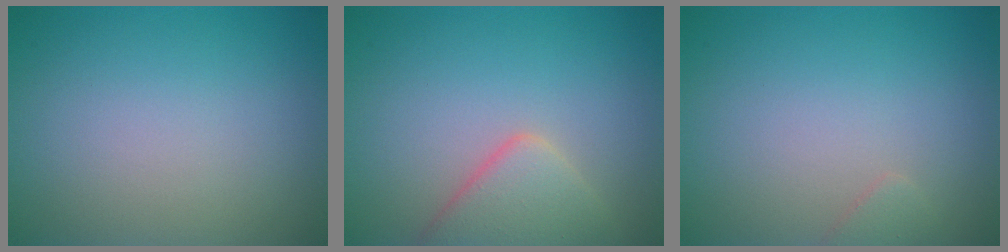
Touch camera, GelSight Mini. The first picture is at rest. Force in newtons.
{"total": 4.0, "press": 4.0, "slide": 0.2}
{"total": 0.8, "press": 0.8, "slide": 0.1}